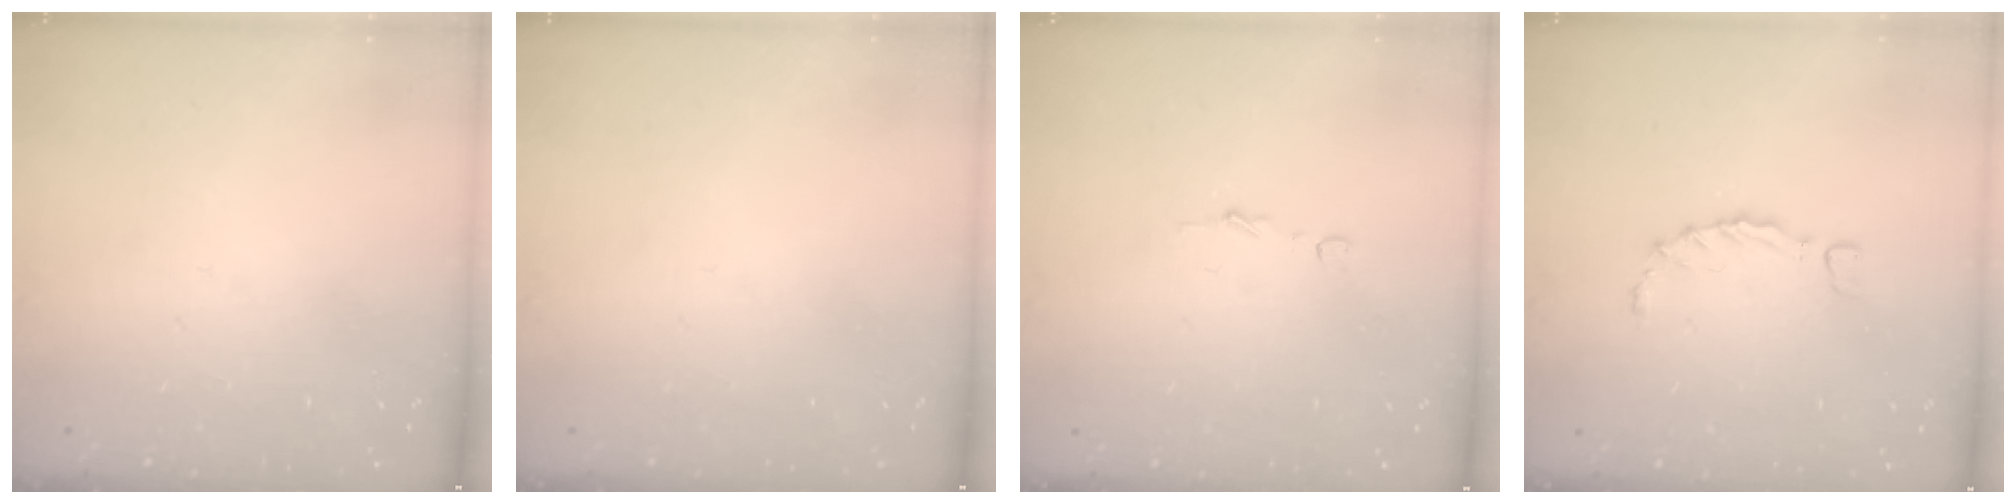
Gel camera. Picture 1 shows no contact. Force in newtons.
{"total": 0.0}
{"total": 2.8, "press": 2.8, "slide": 0.2}
{"total": 1.1, "press": 1.1, "slide": 0.2}